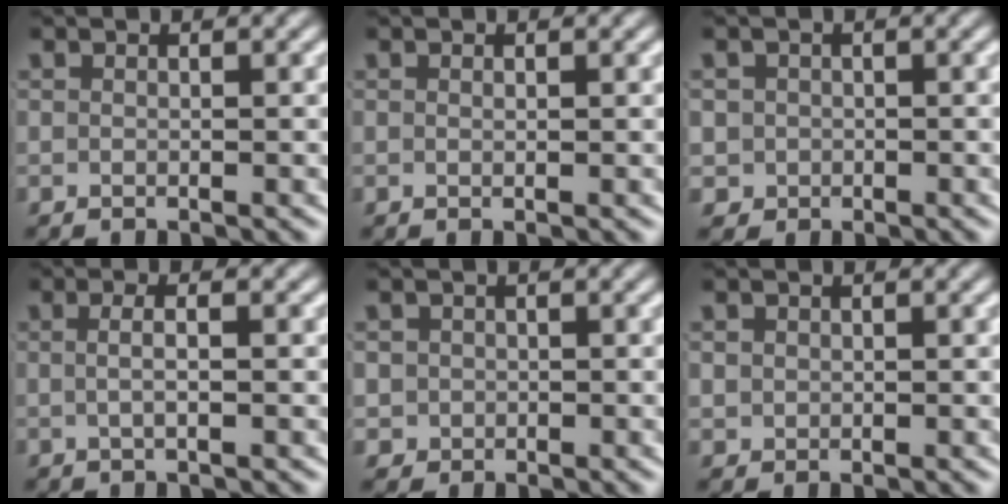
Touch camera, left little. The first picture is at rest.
{"total": 0.0}
{"total": 4.6, "force": [-0.6, 4.4, 1.1], "torque": [-0.040, -0.018, -0.009]}
{"total": 1.8, "force": [-0.3, 0.3, 1.7], "torque": [-0.030, -0.002, -0.004]}
{"total": 4.0, "force": [-0.4, 3.8, 0.9], "torque": [-0.036, -0.016, -0.005]}
{"total": 1.6, "force": [0.4, 1.4, 0.5], "torque": [-0.022, -0.007, 0.013]}